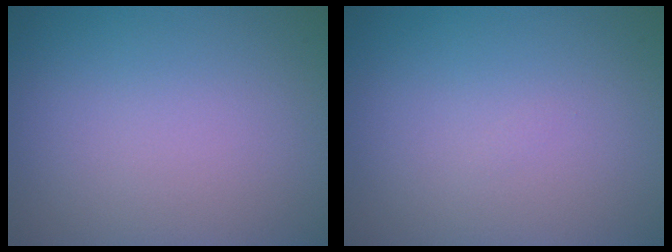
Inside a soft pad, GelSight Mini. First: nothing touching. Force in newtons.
{"total": 0.0}